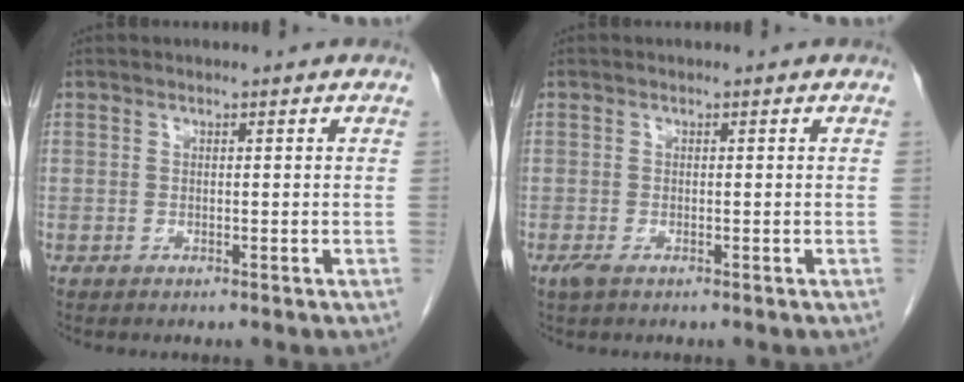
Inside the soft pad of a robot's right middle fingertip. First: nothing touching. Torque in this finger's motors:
{"motor_torque": [0.41, -0.13, 0.00, 0.00]}